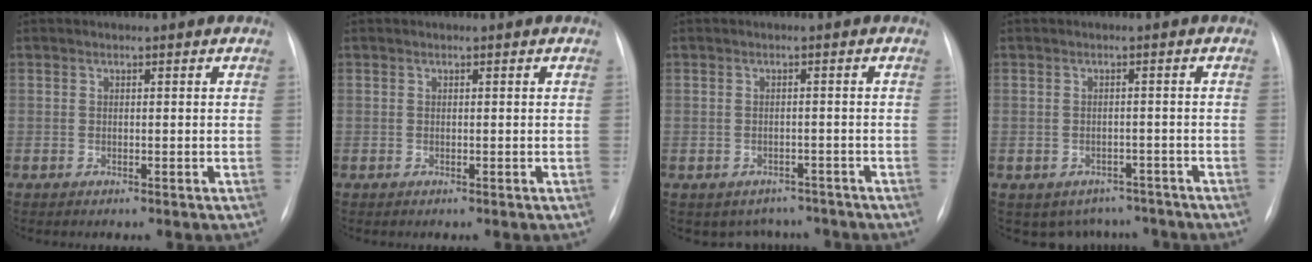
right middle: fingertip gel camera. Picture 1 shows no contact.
{"total": 0.0}
{"total": 5.0, "force": [-4.1, 2.8, 0.0], "torque": [0.010, 0.018, -0.049]}
{"total": 6.0, "force": [-4.8, 3.5, 0.4], "torque": [0.009, 0.017, -0.058]}